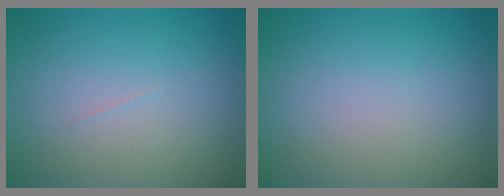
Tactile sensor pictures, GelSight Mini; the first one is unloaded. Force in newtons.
{"total": 0.0}